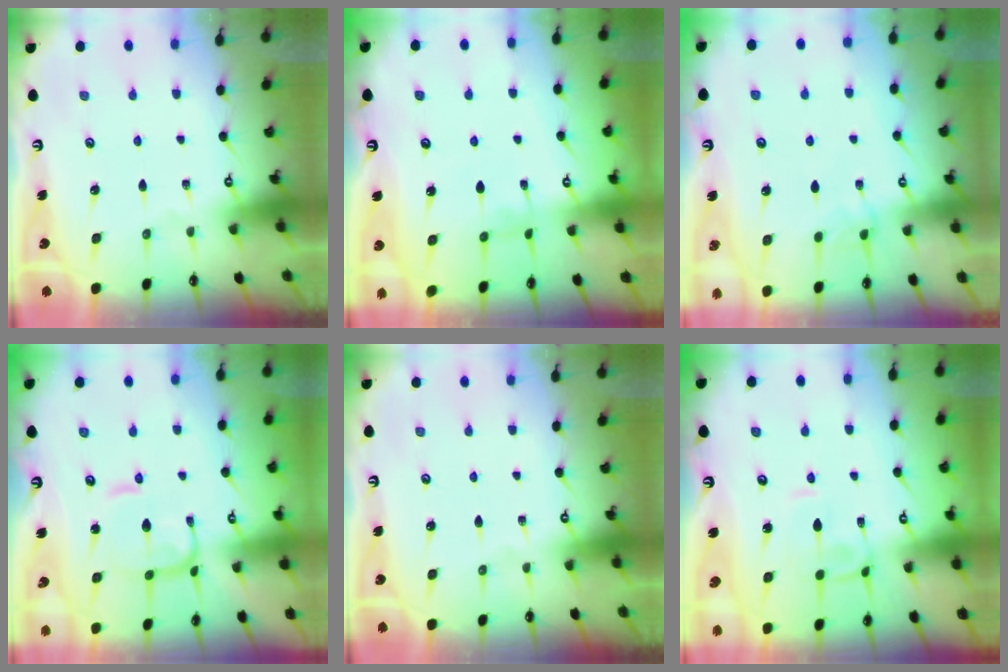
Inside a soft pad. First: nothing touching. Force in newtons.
{"total": 1.4, "press": 1.4, "slide": 0.5}
{"total": 1.6, "press": 1.6, "slide": 0.4}
{"total": 2.2, "press": 2.2, "slide": 0.5}
{"total": 0.0}
{"total": 2.7, "press": 2.6, "slide": 0.4}